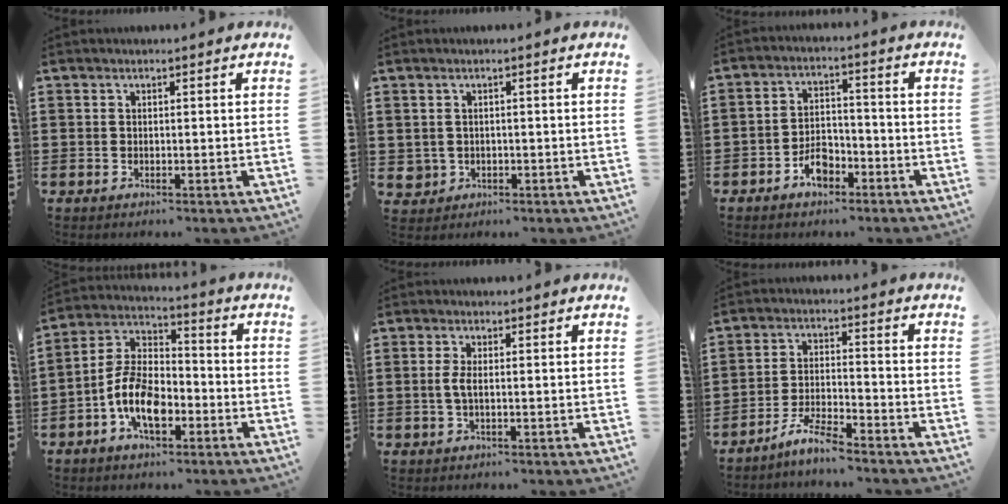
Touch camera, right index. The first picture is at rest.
{"total": 1.2, "force": [-0.1, 1.2, 0.3], "torque": [-0.012, 0.003, -0.004]}
{"total": 4.9, "force": [-3.2, 2.6, 2.7], "torque": [-0.050, 0.007, -0.060]}
{"total": 9.7, "force": [-3.8, 5.0, 7.3], "torque": [-0.172, -0.003, -0.076]}
{"total": 2.3, "force": [-0.2, 0.6, 2.2], "torque": [-0.056, -0.006, -0.009]}
{"total": 5.3, "force": [-4.9, 0.3, 2.1], "torque": [-0.052, 0.000, -0.096]}